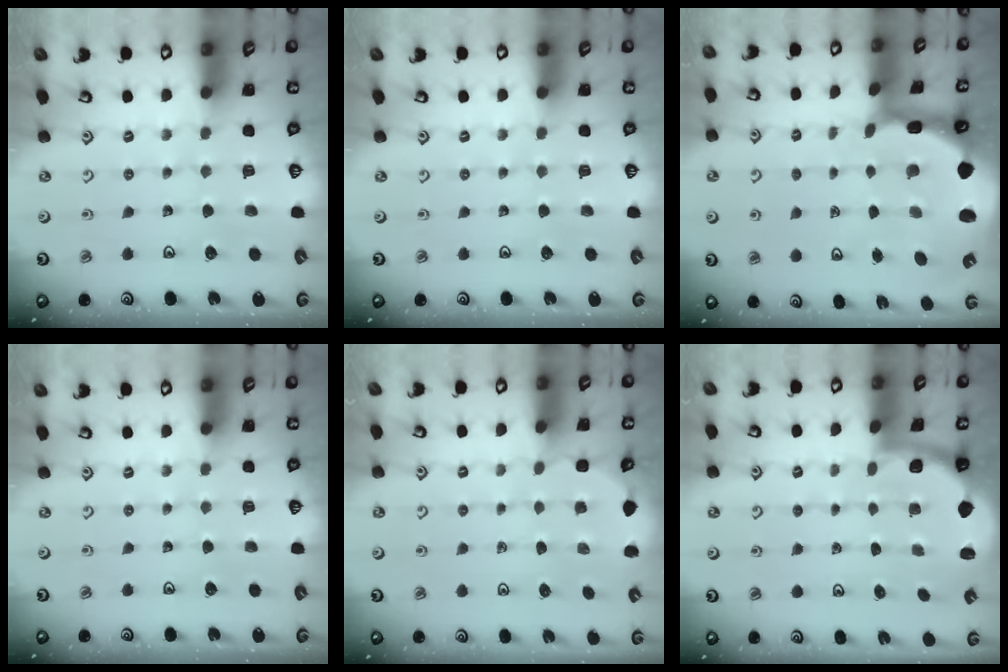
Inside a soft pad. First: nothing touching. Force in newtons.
{"total": 0.0}
{"total": 3.8, "press": 3.6, "slide": 1.0}
{"total": 0.0}
{"total": 2.0, "press": 1.7, "slide": 1.1}
{"total": 1.8, "press": 1.7, "slide": 0.3}